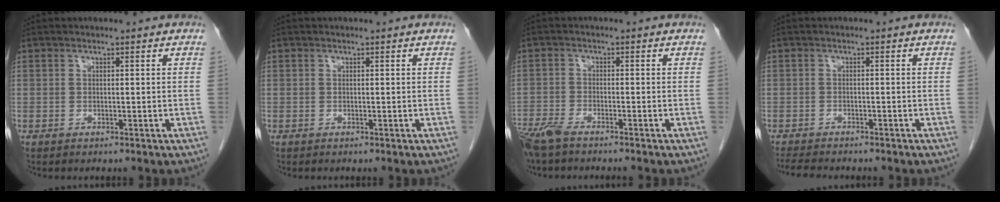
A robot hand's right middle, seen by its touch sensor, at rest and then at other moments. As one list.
[{"total": 0.0}, {"total": 5.3, "force": [-4.5, 0.6, 2.8], "torque": [-0.055, -0.013, -0.084]}, {"total": 6.7, "force": [-5.8, 1.4, 2.9], "torque": [-0.049, -0.010, -0.087]}]